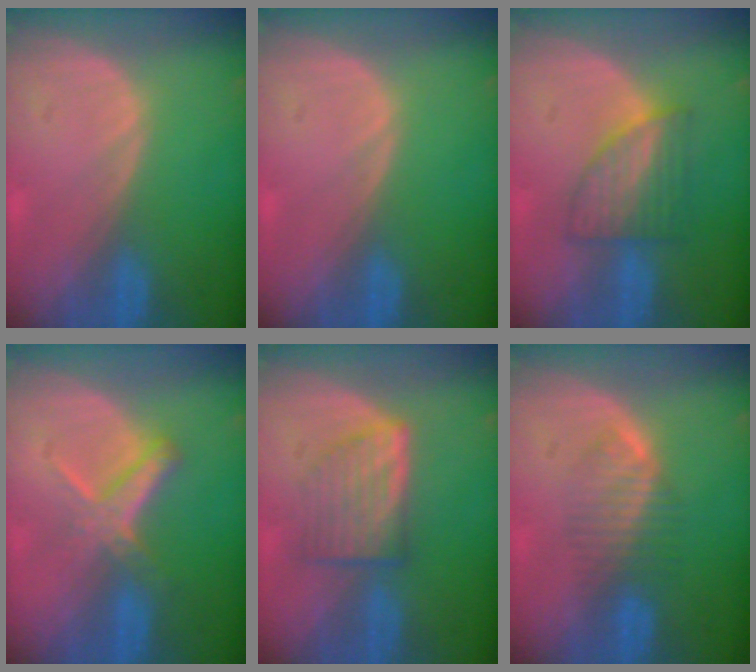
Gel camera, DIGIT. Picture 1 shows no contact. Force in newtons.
{"total": 0.0}
{"total": 5.9, "press": 5.8, "slide": 0.3}
{"total": 5.6, "press": 5.1, "slide": 2.3}
{"total": 6.2, "press": 5.9, "slide": 1.9}
{"total": 4.4, "press": 4.3, "slide": 0.9}